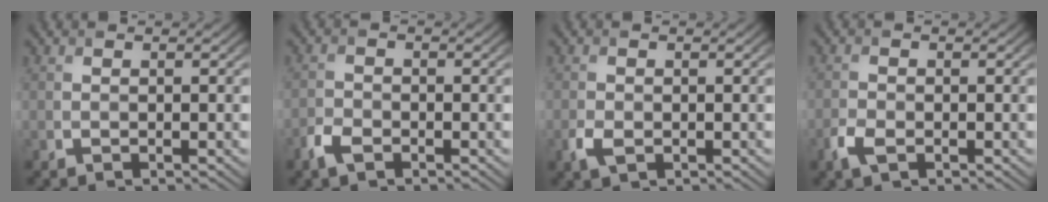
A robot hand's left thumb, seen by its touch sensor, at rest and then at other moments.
{"total": 2.6, "force": [-1.8, 1.4, 1.4], "torque": [-0.034, -0.003, -0.042]}
{"total": 2.1, "force": [-0.8, 1.4, 1.4], "torque": [-0.037, -0.007, -0.015]}
{"total": 2.5, "force": [-1.3, 1.3, 1.6], "torque": [-0.043, -0.004, -0.030]}